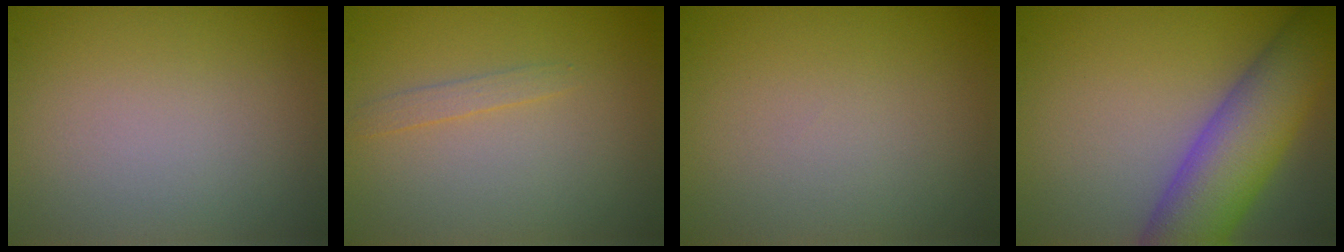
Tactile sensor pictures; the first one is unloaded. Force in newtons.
{"total": 1.0, "press": 1.0, "slide": 0.1}
{"total": 0.0}
{"total": 8.6, "press": 8.6, "slide": 0.3}